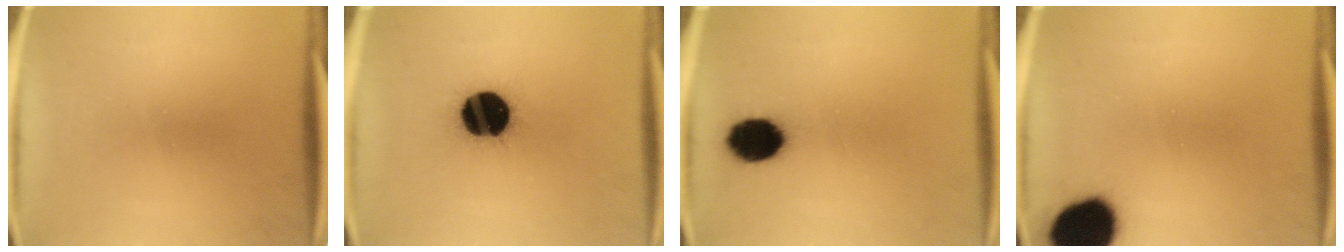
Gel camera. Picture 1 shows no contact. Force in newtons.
{"total": 19.7}
{"total": 9.8}
{"total": 17.4}